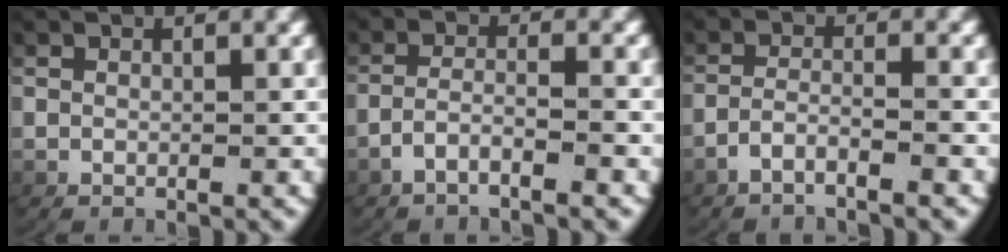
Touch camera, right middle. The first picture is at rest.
{"total": 2.5, "force": [-2.0, 0.2, 1.6], "torque": [-0.042, -0.009, -0.032]}
{"total": 2.5, "force": [-2.1, 0.1, 1.4], "torque": [-0.035, -0.007, -0.036]}